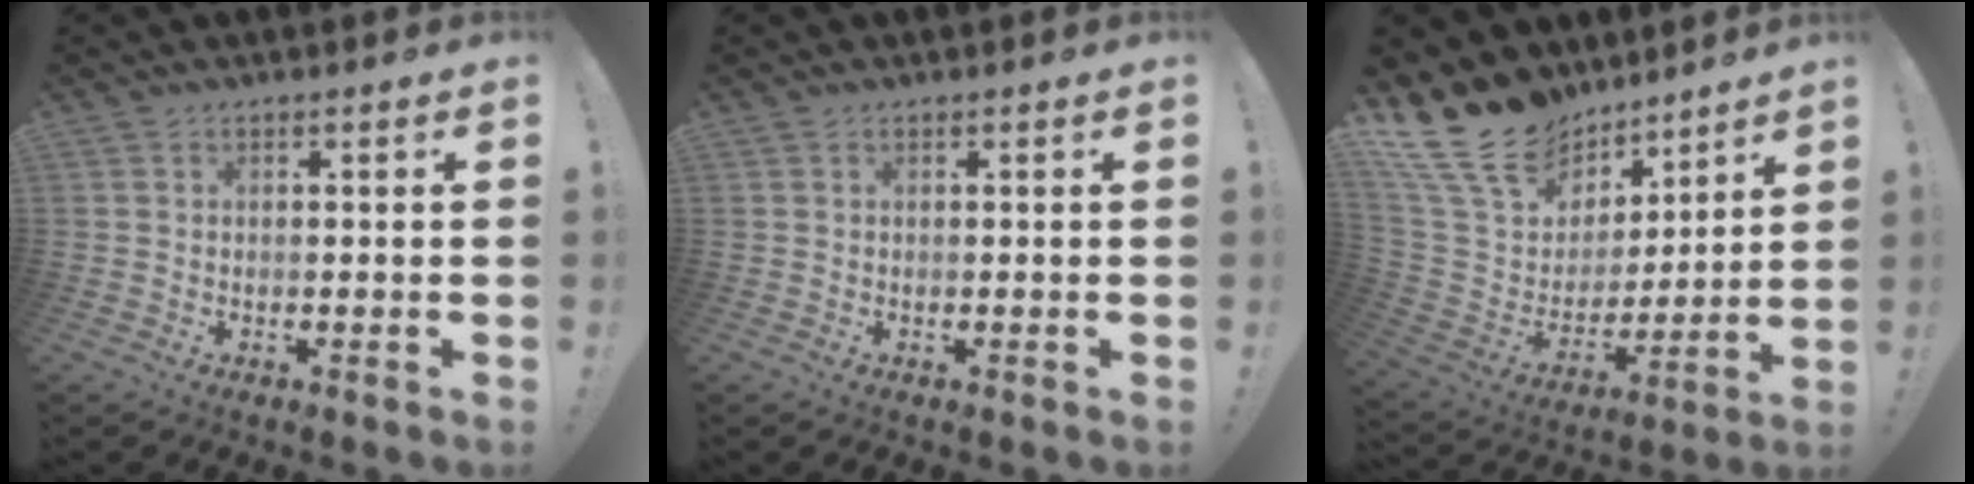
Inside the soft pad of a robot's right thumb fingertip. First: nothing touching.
{"total": 0.0}
{"total": 19.5, "force": [14.0, 11.5, 7.1], "torque": [-0.140, -0.092, 0.280]}